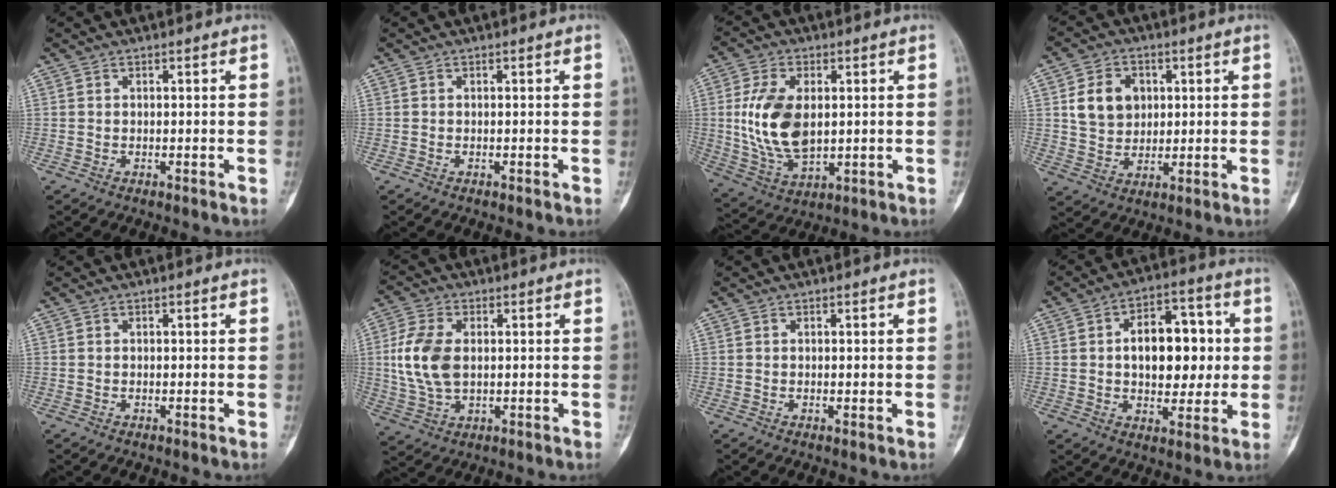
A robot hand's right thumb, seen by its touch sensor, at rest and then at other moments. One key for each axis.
{"total": 0.0}
{"total": 13.9, "fx": 1.3, "fy": 8.1, "fz": 11.1, "tx": -0.212, "ty": -0.010, "tz": 0.035}
{"total": 9.2, "fx": 2.2, "fy": 7.3, "fz": 5.1, "tx": -0.059, "ty": -0.006, "tz": 0.044}
{"total": 0.0}
{"total": 11.0, "fx": 1.0, "fy": 6.7, "fz": 8.6, "tx": -0.184, "ty": 0.001, "tz": 0.025}
{"total": 0.8, "fx": 0.0, "fy": 0.3, "fz": 0.7, "tx": -0.006, "ty": -0.002, "tz": 0.000}
{"total": 14.9, "fx": 1.4, "fy": 9.1, "fz": 11.7, "tx": -0.127, "ty": 0.018, "tz": 0.020}